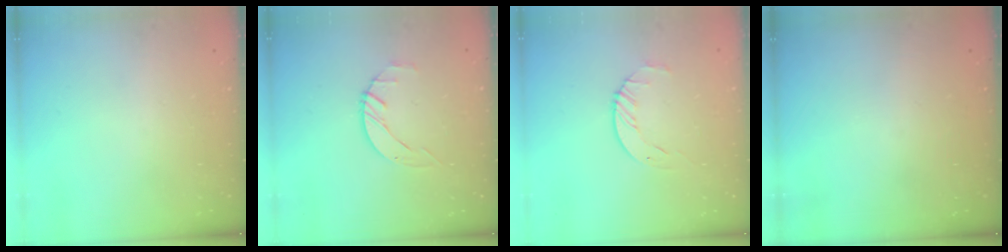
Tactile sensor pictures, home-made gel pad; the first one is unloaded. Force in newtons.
{"total": 2.0, "press": 2.0, "slide": 0.3}
{"total": 3.4, "press": 3.4, "slide": 0.4}
{"total": 0.0}